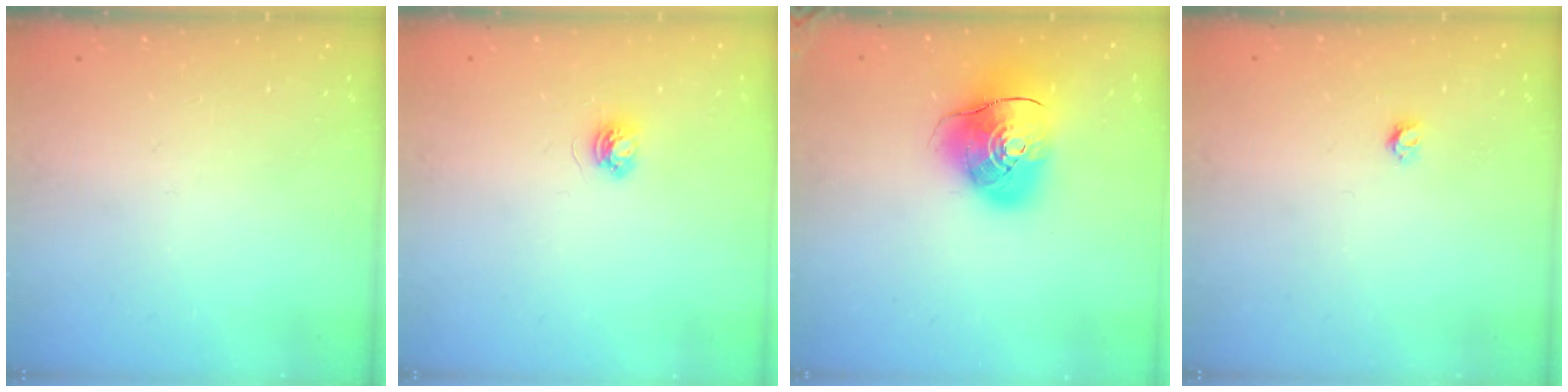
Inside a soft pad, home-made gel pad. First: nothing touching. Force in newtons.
{"total": 3.9, "press": 3.9, "slide": 0.4}
{"total": 12.8, "press": 12.6, "slide": 2.1}
{"total": 3.2, "press": 3.2, "slide": 0.3}